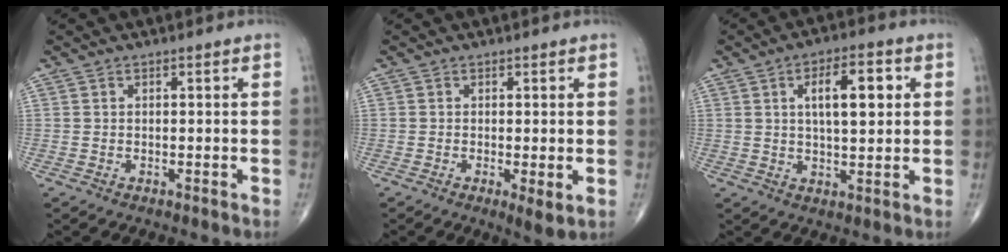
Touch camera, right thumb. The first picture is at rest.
{"total": 3.1, "force": [-0.4, 0.8, 2.9], "torque": [-0.049, -0.012, -0.010]}
{"total": 9.5, "force": [2.5, 3.8, 8.3], "torque": [-0.114, -0.002, 0.039]}